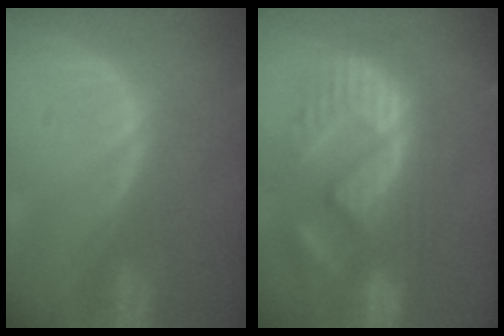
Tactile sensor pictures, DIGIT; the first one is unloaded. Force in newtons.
{"total": 11.6, "press": 11.1, "slide": 3.4}